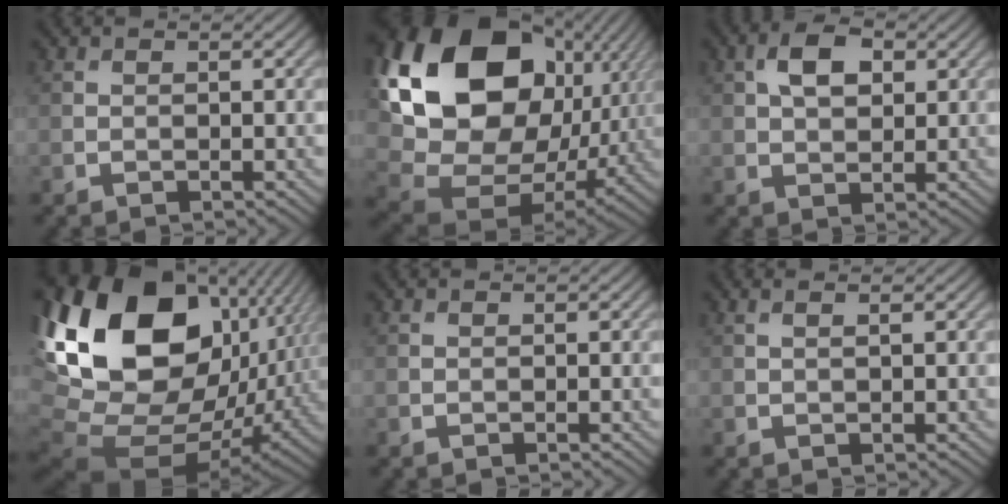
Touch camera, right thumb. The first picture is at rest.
{"total": 23.8, "force": [6.9, 17.3, 14.8], "torque": [-0.367, -0.002, 0.158]}
{"total": 5.1, "force": [1.7, 3.0, 3.7], "torque": [-0.070, 0.007, 0.024]}
{"total": 22.1, "force": [5.1, 14.7, 15.8], "torque": [-0.350, -0.029, 0.128]}
{"total": 0.0}
{"total": 0.9, "force": [0.5, 0.0, 0.7], "torque": [-0.013, -0.001, 0.009]}